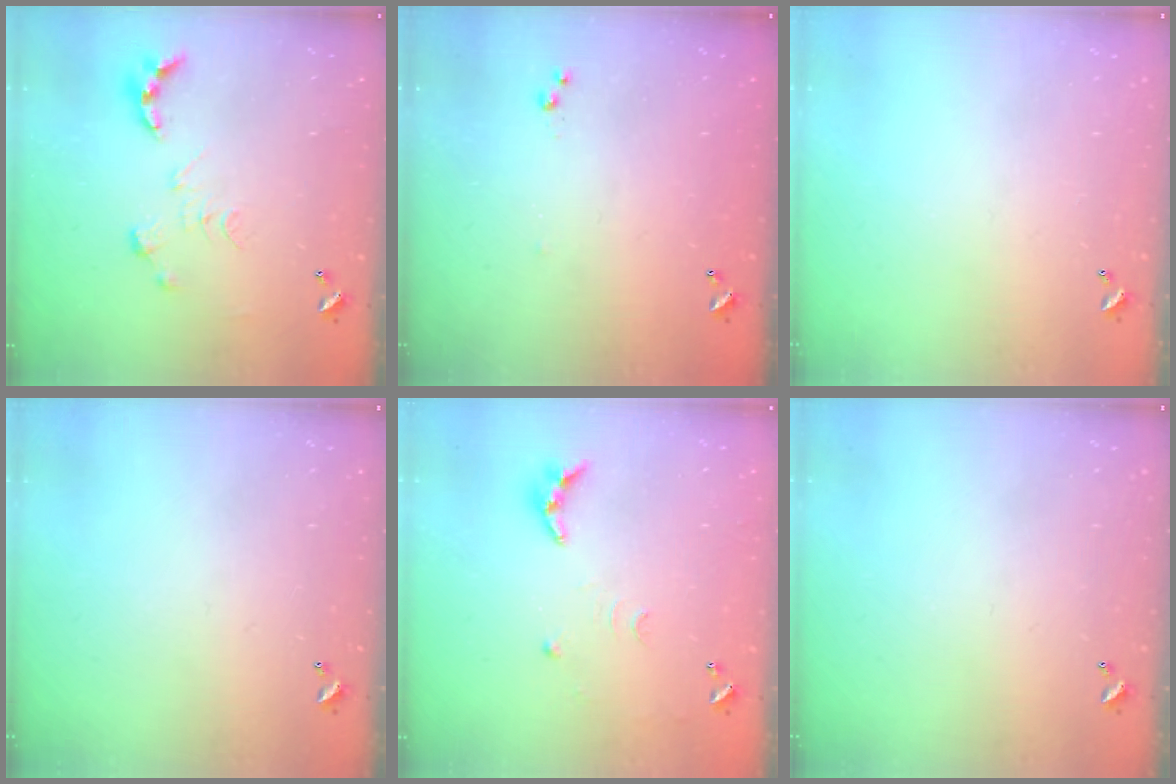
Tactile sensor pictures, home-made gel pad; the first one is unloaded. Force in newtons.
{"total": 4.8, "press": 4.7, "slide": 0.4}
{"total": 0.0}
{"total": 0.0}
{"total": 9.0, "press": 9.0, "slide": 0.5}
{"total": 0.0}